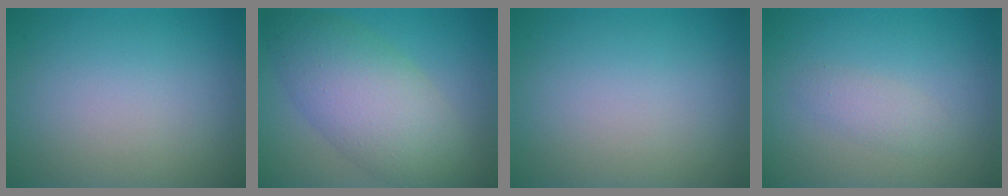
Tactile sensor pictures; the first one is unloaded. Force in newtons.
{"total": 7.8, "press": 7.8, "slide": 0.4}
{"total": 0.0}
{"total": 1.4, "press": 1.4, "slide": 0.1}